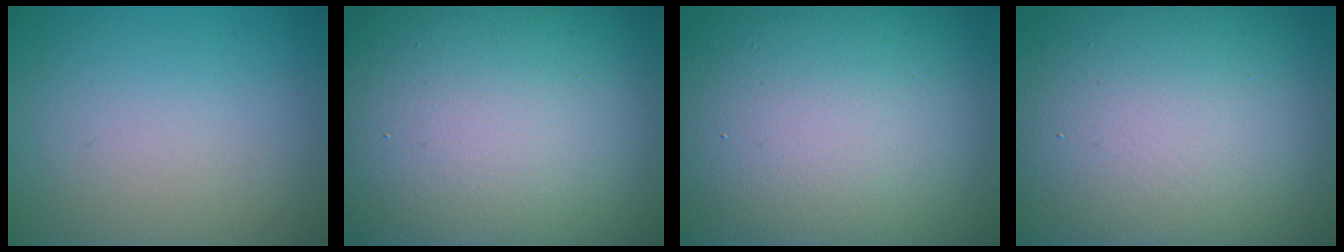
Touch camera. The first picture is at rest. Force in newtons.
{"total": 25.5, "press": 25.5, "slide": 1.0}
{"total": 21.1, "press": 21.1, "slide": 0.8}
{"total": 20.5, "press": 20.4, "slide": 1.1}